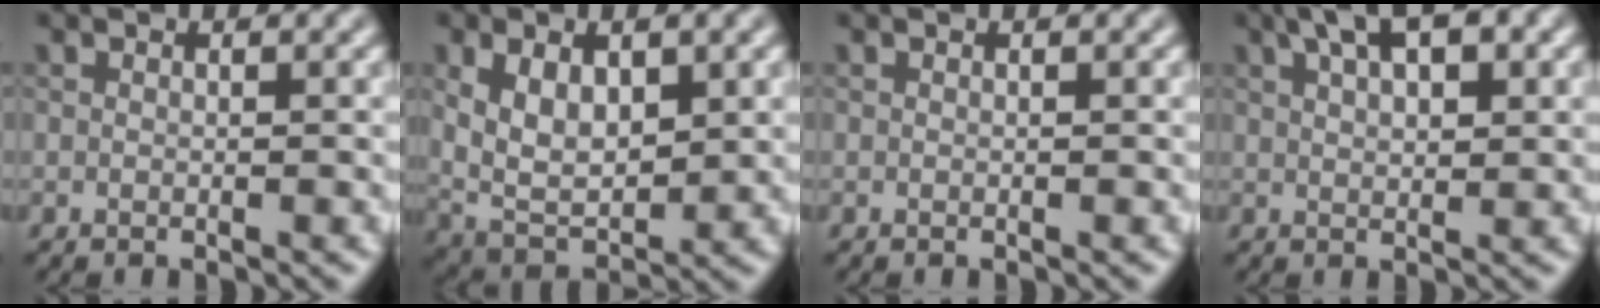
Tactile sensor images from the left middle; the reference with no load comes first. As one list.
[{"total": 6.5, "force": [1.2, 3.4, 5.4], "torque": [-0.110, -0.003, 0.028]}, {"total": 0.0}, {"total": 5.6, "force": [2.8, 2.3, 4.3], "torque": [-0.065, 0.011, 0.041]}]